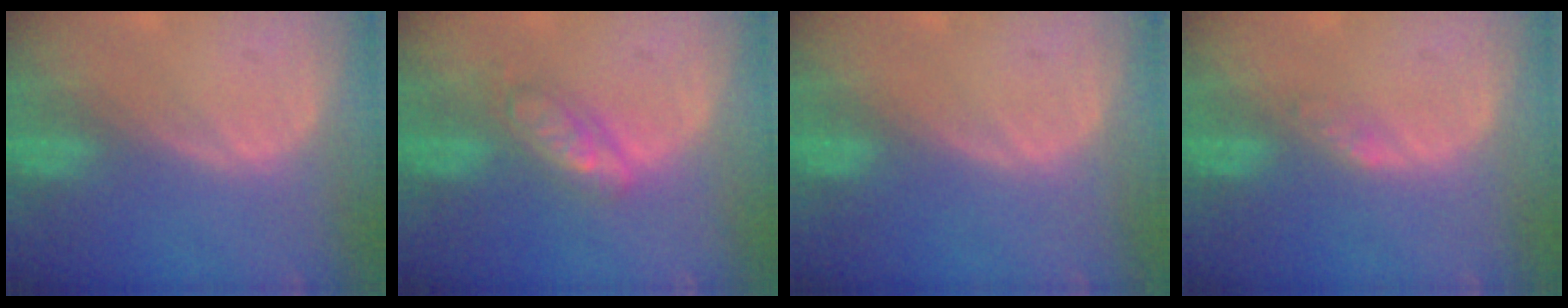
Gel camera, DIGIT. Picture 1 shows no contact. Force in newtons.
{"total": 4.6, "press": 4.5, "slide": 0.3}
{"total": 0.0}
{"total": 1.2, "press": 1.2, "slide": 0.1}